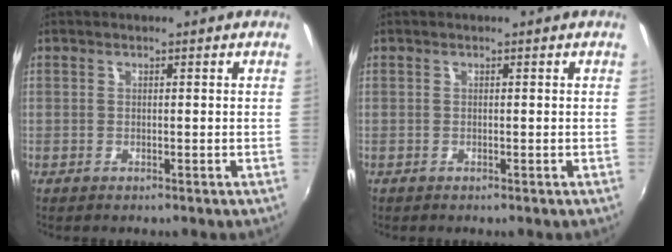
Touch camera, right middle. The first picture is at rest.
{"total": 0.0}